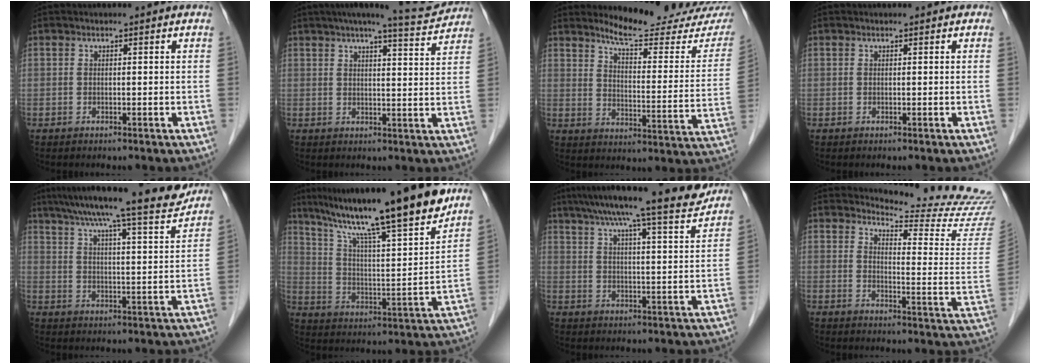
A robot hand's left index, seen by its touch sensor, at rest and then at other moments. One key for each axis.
{"total": 9.4, "fx": 8.5, "fy": 0.3, "fz": 4.0, "tx": -0.054, "ty": 0.000, "tz": 0.101}
{"total": 17.2, "fx": 16.0, "fy": 2.3, "fz": 5.9, "tx": -0.071, "ty": -0.080, "tz": 0.189}
{"total": 0.6, "fx": 0.4, "fy": 0.5, "fz": 0.1, "tx": -0.002, "ty": 0.002, "tz": 0.002}
{"total": 18.0, "fx": 15.8, "fy": 0.6, "fz": 8.7, "tx": -0.131, "ty": -0.009, "tz": 0.222}
{"total": 22.1, "fx": 17.7, "fy": 0.7, "fz": 13.3, "tx": -0.220, "ty": -0.005, "tz": 0.281}
{"total": 15.9, "fx": 13.8, "fy": 0.3, "fz": 7.8, "tx": -0.113, "ty": -0.005, "tz": 0.192}
{"total": 17.4, "fx": 17.2, "fy": -1.0, "fz": 2.6, "tx": -0.036, "ty": -0.148, "tz": 0.188}